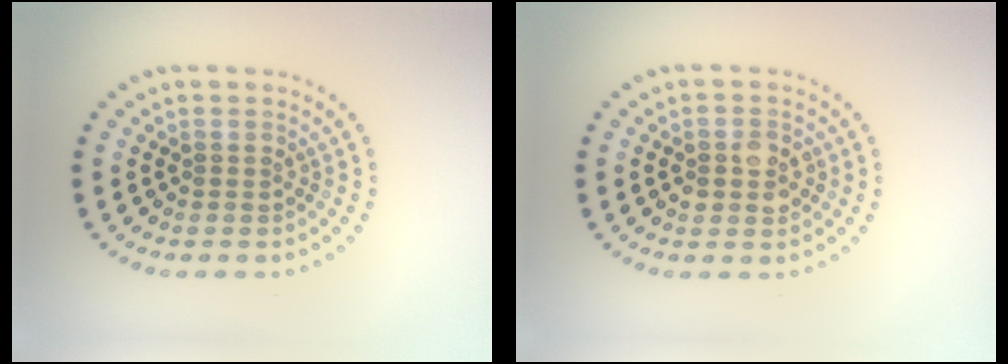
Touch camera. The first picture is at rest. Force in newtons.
{"total": 2.2, "press": 2.2, "slide": 0.2}